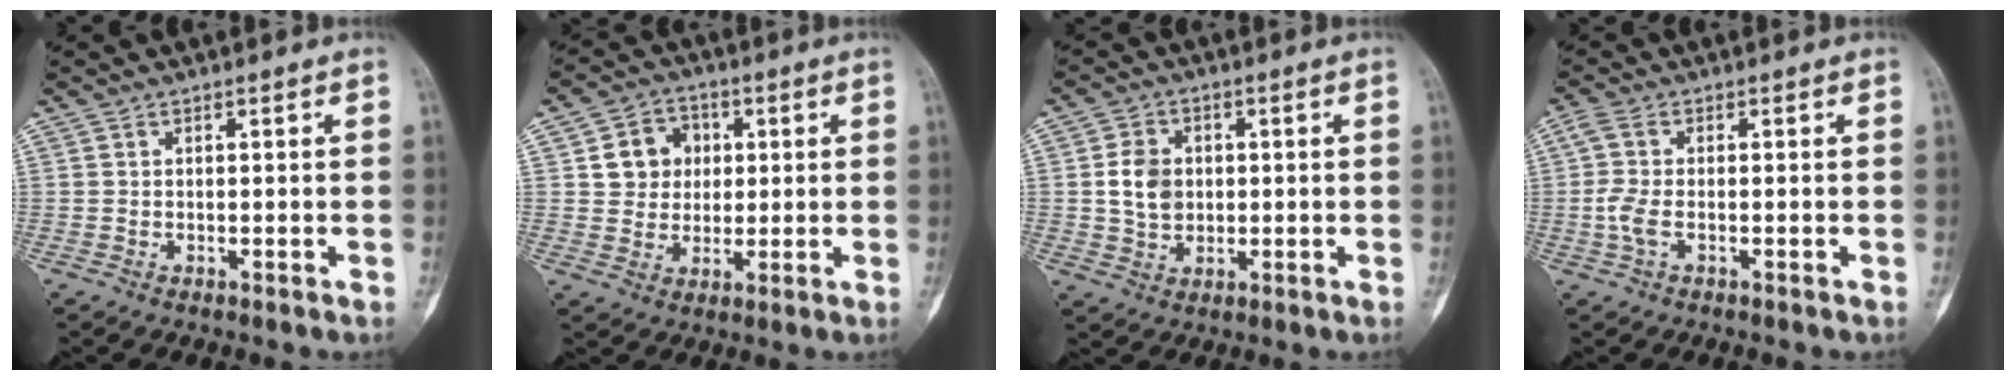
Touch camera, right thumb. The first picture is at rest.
{"total": 8.3, "force": [1.8, 7.4, 3.4], "torque": [-0.014, 0.000, 0.027]}
{"total": 6.5, "force": [0.6, 5.3, 3.7], "torque": [-0.050, -0.002, 0.011]}
{"total": 4.3, "force": [-0.9, 1.8, 3.8], "torque": [-0.109, 0.006, -0.025]}